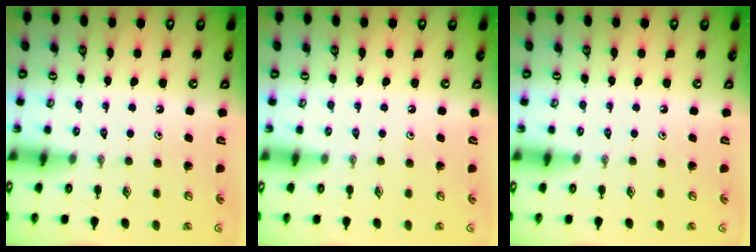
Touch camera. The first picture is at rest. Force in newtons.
{"total": 0.0}
{"total": 0.0}